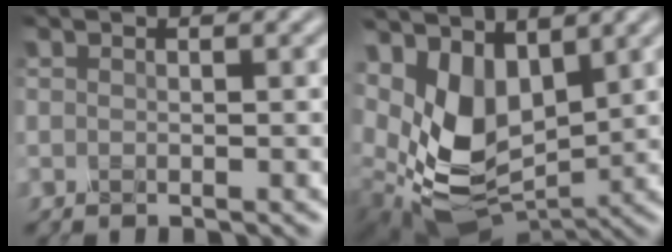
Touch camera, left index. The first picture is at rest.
{"total": 6.6, "force": [2.0, 4.2, 4.6], "torque": [-0.118, -0.024, 0.051]}